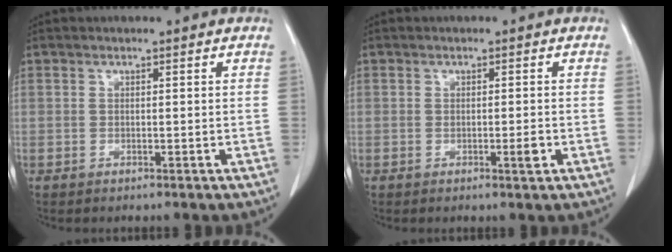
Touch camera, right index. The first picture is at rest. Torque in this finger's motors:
{"motor_torque": [0.19, -0.14, 0.08, 0.02]}